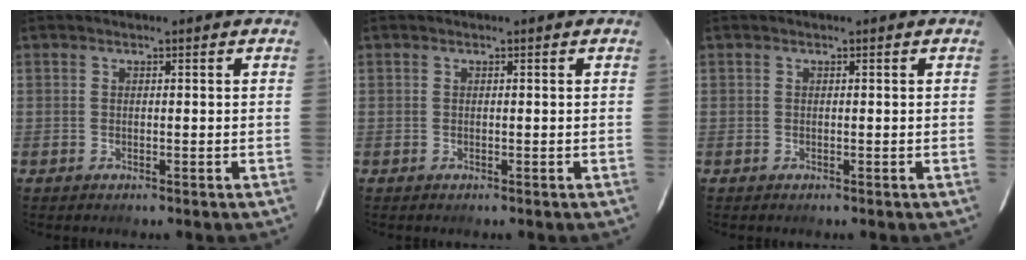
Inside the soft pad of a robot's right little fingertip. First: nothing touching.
{"total": 0.0}
{"total": 0.0}